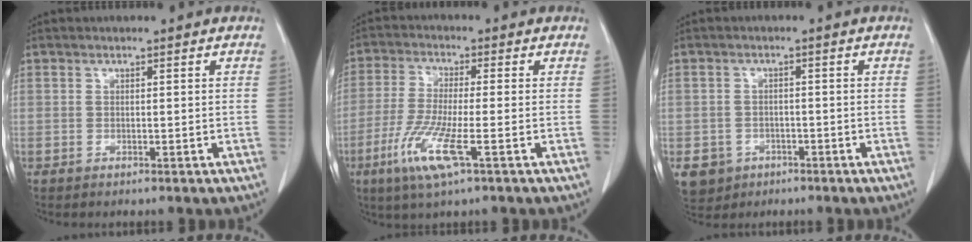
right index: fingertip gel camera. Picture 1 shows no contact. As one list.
[{"total": 9.0, "force": [-3.8, 0.5, 8.2], "torque": [-0.173, -0.024, -0.077]}, {"total": 5.4, "force": [-2.6, 4.6, 0.9], "torque": [-0.016, 0.007, -0.034]}]